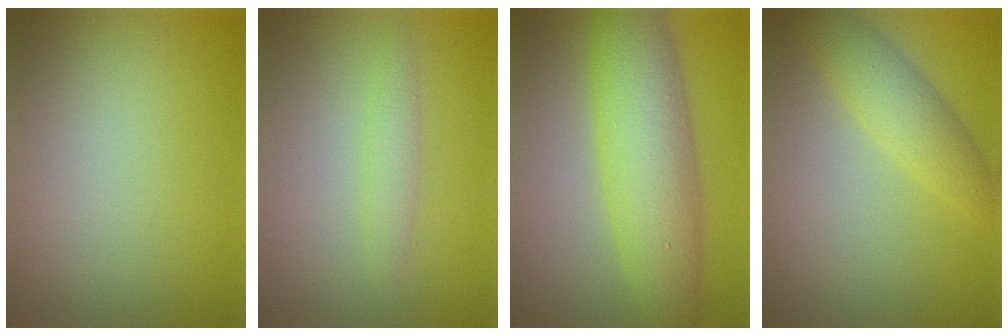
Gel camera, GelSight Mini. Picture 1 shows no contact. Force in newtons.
{"total": 1.6, "press": 1.6, "slide": 0.1}
{"total": 7.5, "press": 7.5, "slide": 0.1}
{"total": 3.3, "press": 3.3, "slide": 0.1}